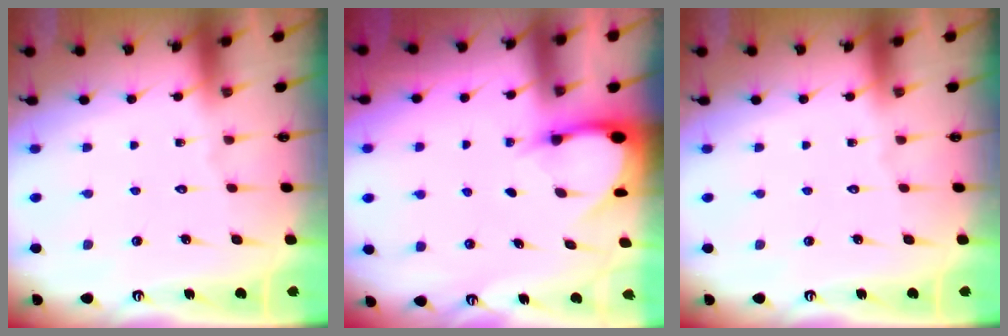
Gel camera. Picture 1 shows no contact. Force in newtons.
{"total": 3.8, "press": 3.7, "slide": 0.5}
{"total": 0.0}